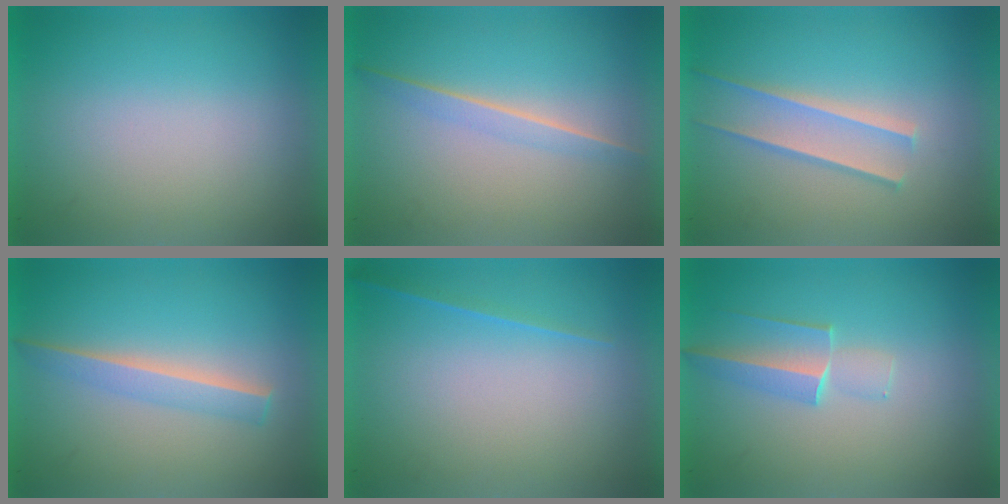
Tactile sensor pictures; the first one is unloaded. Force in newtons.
{"total": 1.3}
{"total": 1.7}
{"total": 2.4}
{"total": 1.1}
{"total": 1.8}